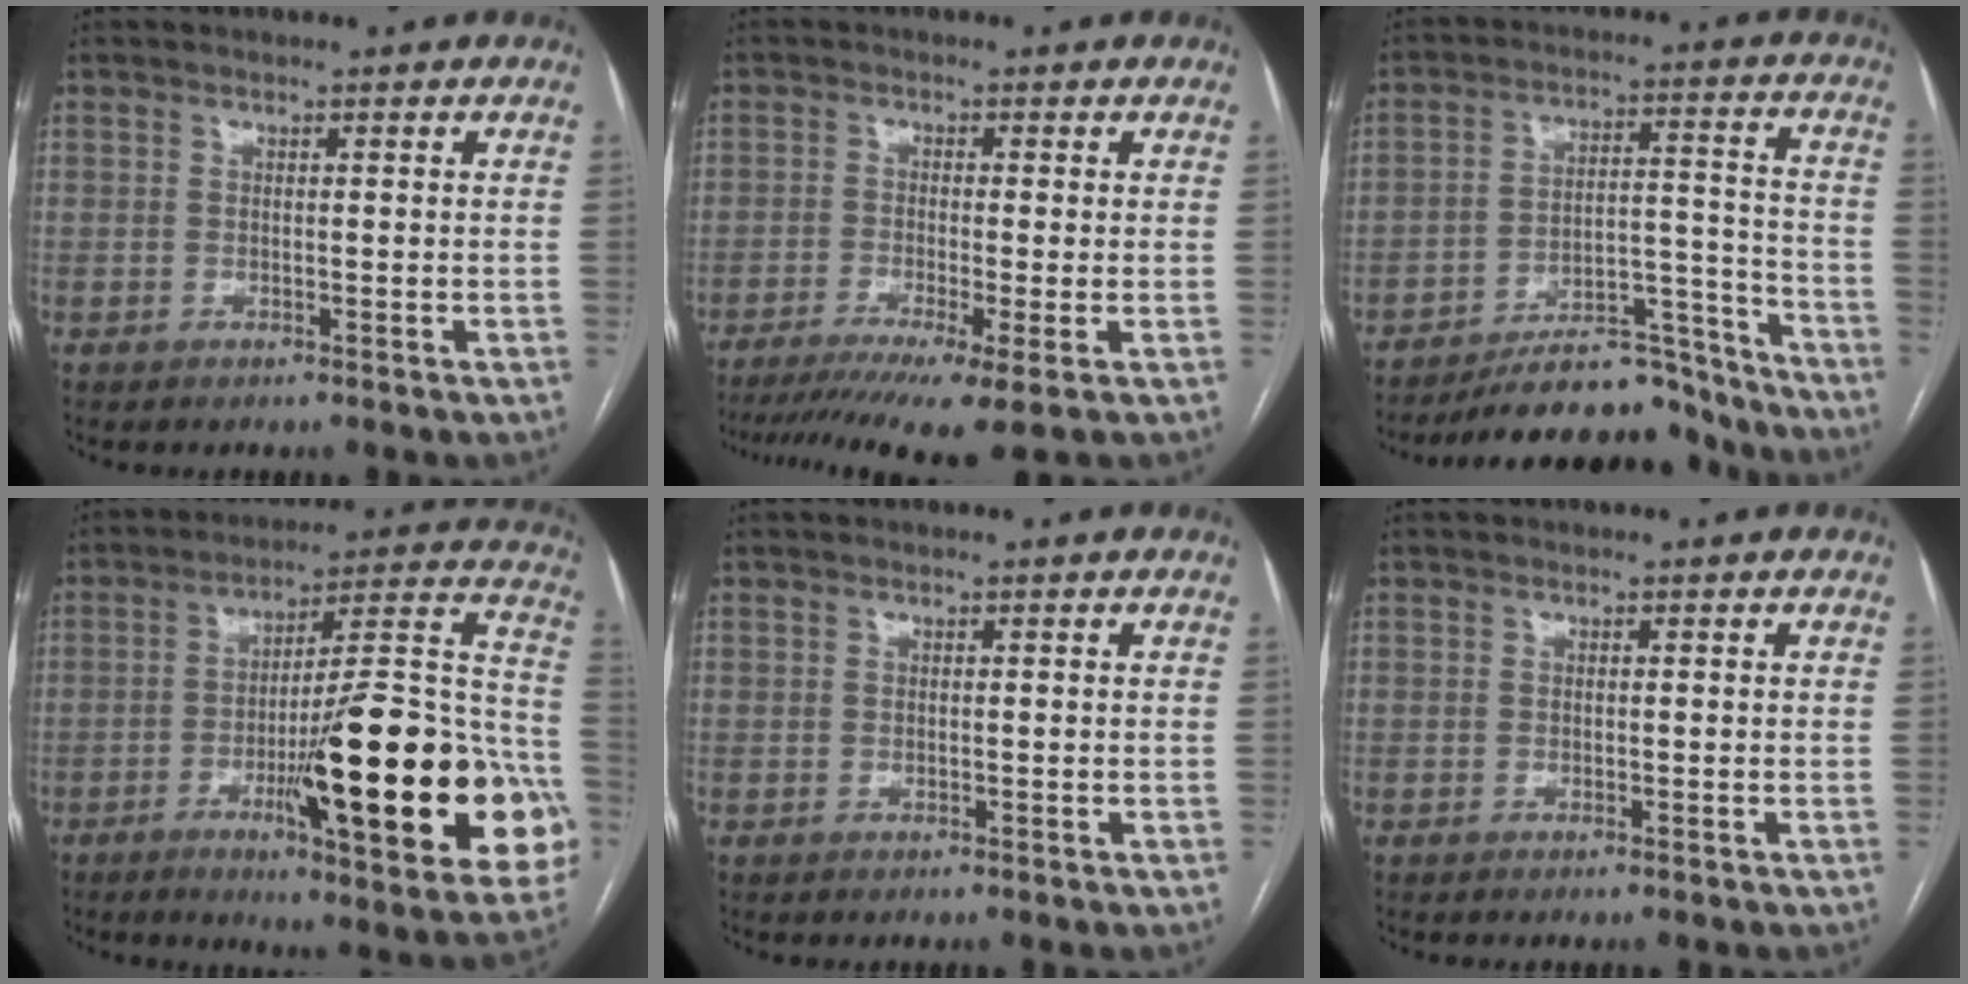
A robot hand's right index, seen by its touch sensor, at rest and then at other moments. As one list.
[{"total": 11.2, "force": [-7.6, 0.3, 8.2], "torque": [-0.131, -0.019, -0.120]}, {"total": 16.6, "force": [-15.5, 4.1, 4.3], "torque": [-0.051, 0.041, -0.232]}, {"total": 28.3, "force": [-7.7, 4.0, 26.9], "torque": [-0.305, 0.001, -0.108]}, {"total": 0.0}, {"total": 0.0}]